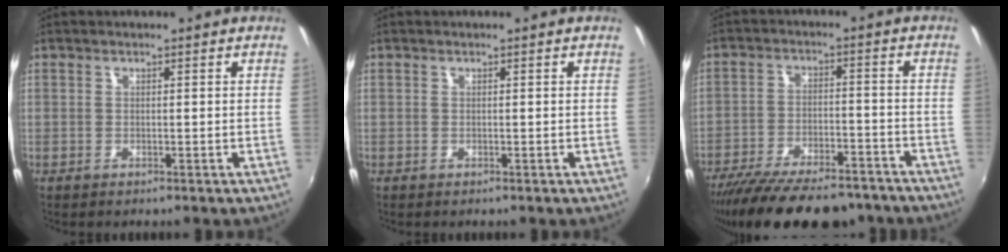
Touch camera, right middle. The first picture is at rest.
{"total": 0.0}
{"total": 21.3, "force": [-17.6, 6.3, 10.1], "torque": [-0.197, -0.029, -0.253]}